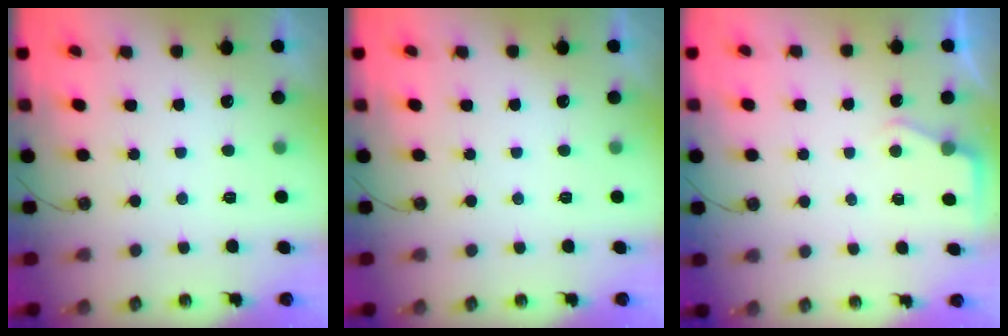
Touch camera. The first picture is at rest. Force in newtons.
{"total": 0.0}
{"total": 3.2, "press": 3.1, "slide": 0.5}